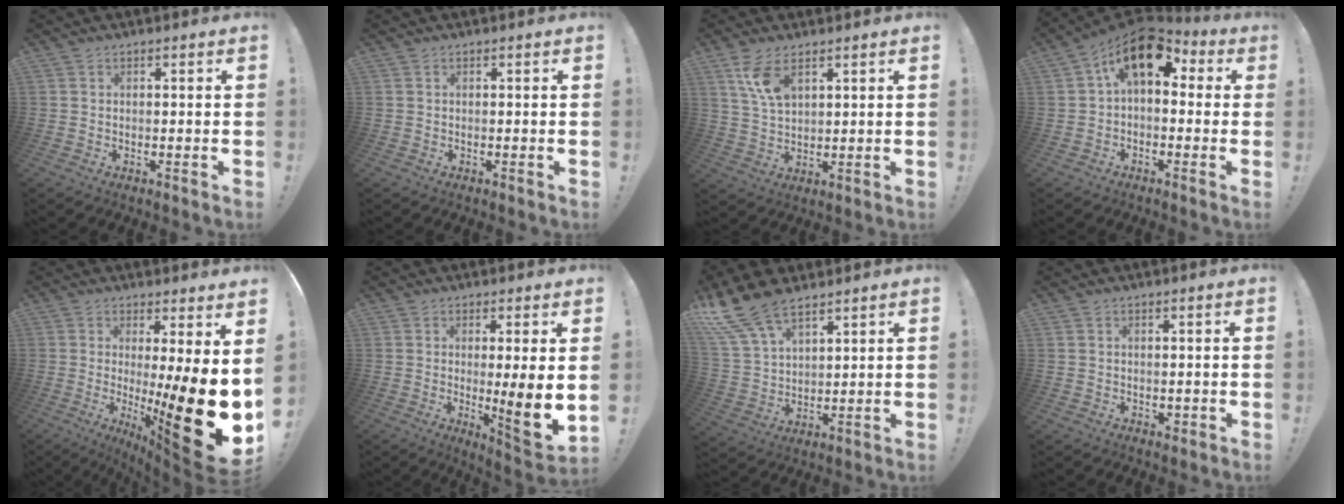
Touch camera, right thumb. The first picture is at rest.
{"total": 0.0}
{"total": 8.6, "force": [4.8, 4.1, 5.8], "torque": [-0.106, -0.022, 0.087]}
{"total": 12.7, "force": [5.1, 6.9, 9.4], "torque": [-0.138, -0.018, 0.094]}
{"total": 21.5, "force": [-3.9, 3.8, 20.8], "torque": [-0.297, -0.017, -0.055]}
{"total": 10.0, "force": [-0.2, 0.1, 10.0], "torque": [-0.128, -0.025, -0.004]}
{"total": 14.6, "force": [10.5, 6.8, 7.5], "torque": [-0.151, -0.060, 0.198]}
{"total": 1.1, "force": [0.2, 0.9, 0.5], "torque": [-0.002, -0.001, 0.004]}